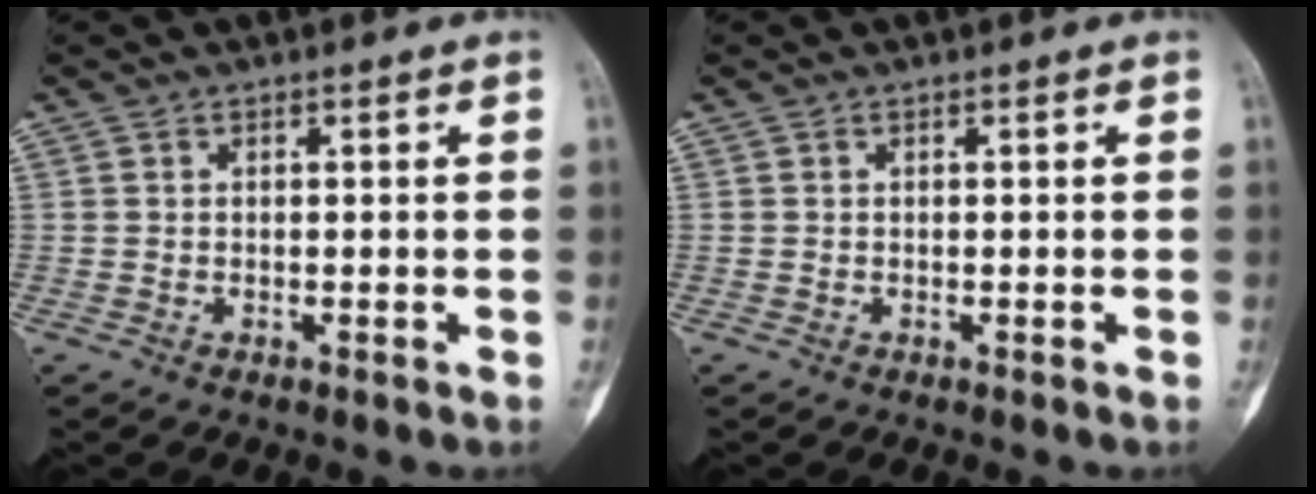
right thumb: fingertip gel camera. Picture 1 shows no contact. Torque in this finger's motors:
{"motor_torque": [0.26, -0.02, -0.04, 0.01, 0.01]}